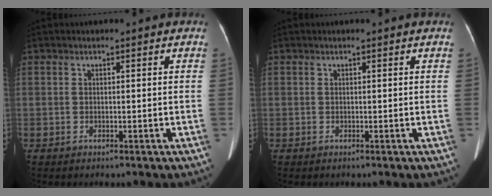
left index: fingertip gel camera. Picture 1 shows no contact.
{"total": 0.0}